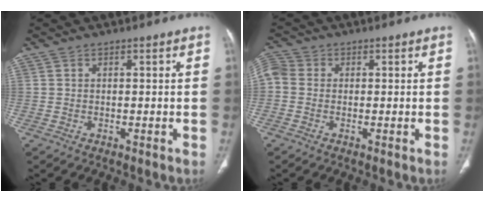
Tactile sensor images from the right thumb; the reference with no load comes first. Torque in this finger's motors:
{"motor_torque": [2.08, 2.19, 1.02, -0.58, 0.45]}